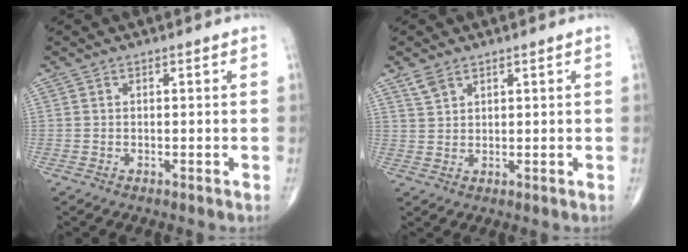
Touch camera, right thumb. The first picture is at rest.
{"total": 2.8, "force": [2.0, 1.5, 1.2], "torque": [-0.022, -0.001, 0.046]}